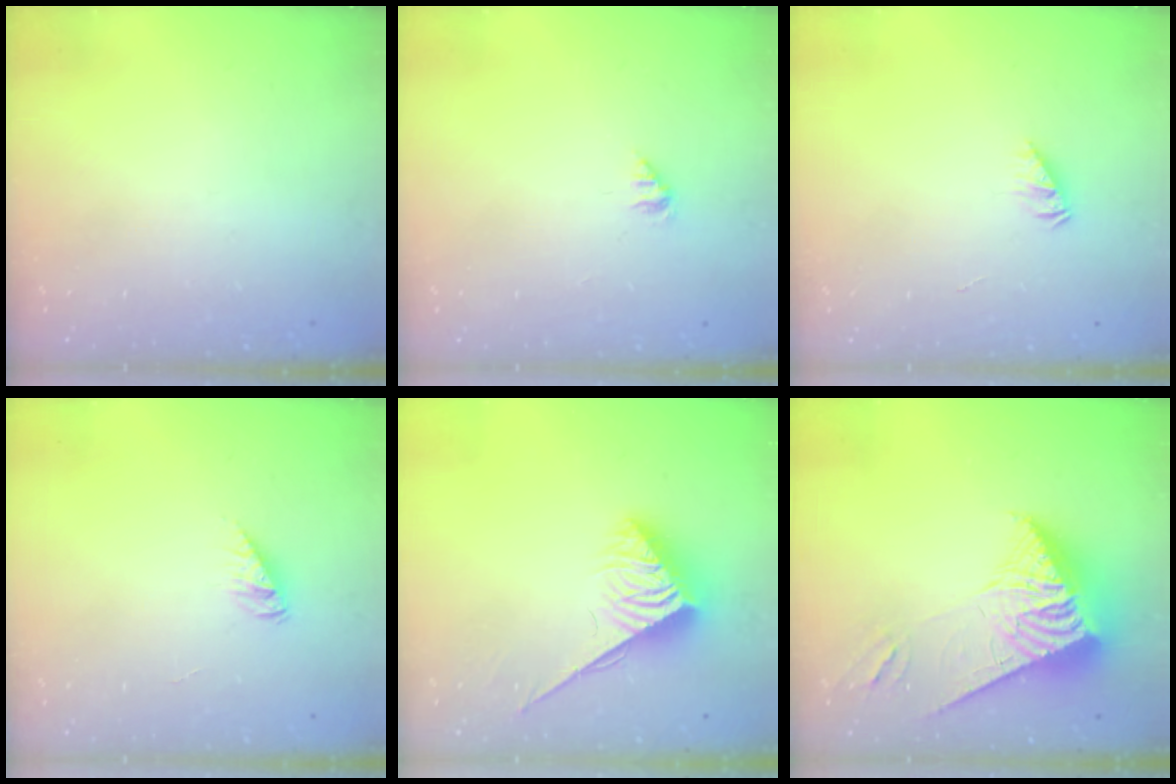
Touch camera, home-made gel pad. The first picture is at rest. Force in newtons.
{"total": 1.1, "press": 1.0, "slide": 0.2}
{"total": 2.1, "press": 2.1, "slide": 0.3}
{"total": 4.6, "press": 4.5, "slide": 0.6}
{"total": 4.0, "press": 4.0, "slide": 0.5}
{"total": 12.1, "press": 12.0, "slide": 1.3}